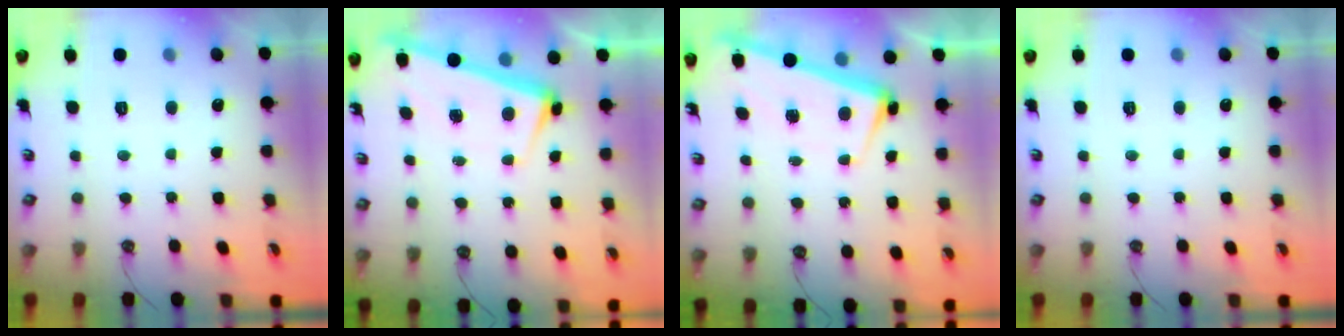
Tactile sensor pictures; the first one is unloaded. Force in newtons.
{"total": 2.6, "press": 2.5, "slide": 0.7}
{"total": 2.6, "press": 2.5, "slide": 0.6}
{"total": 0.0}